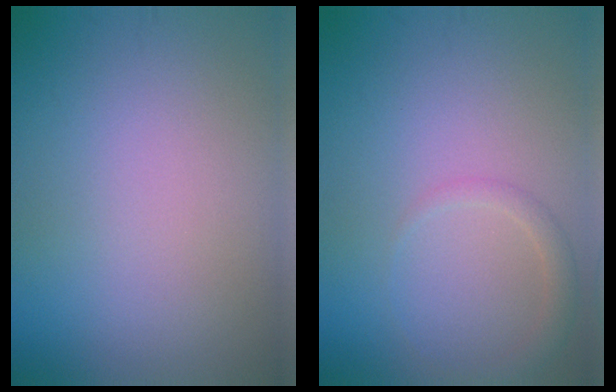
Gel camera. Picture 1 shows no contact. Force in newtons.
{"total": 1.5, "press": 1.5, "slide": 0.1}